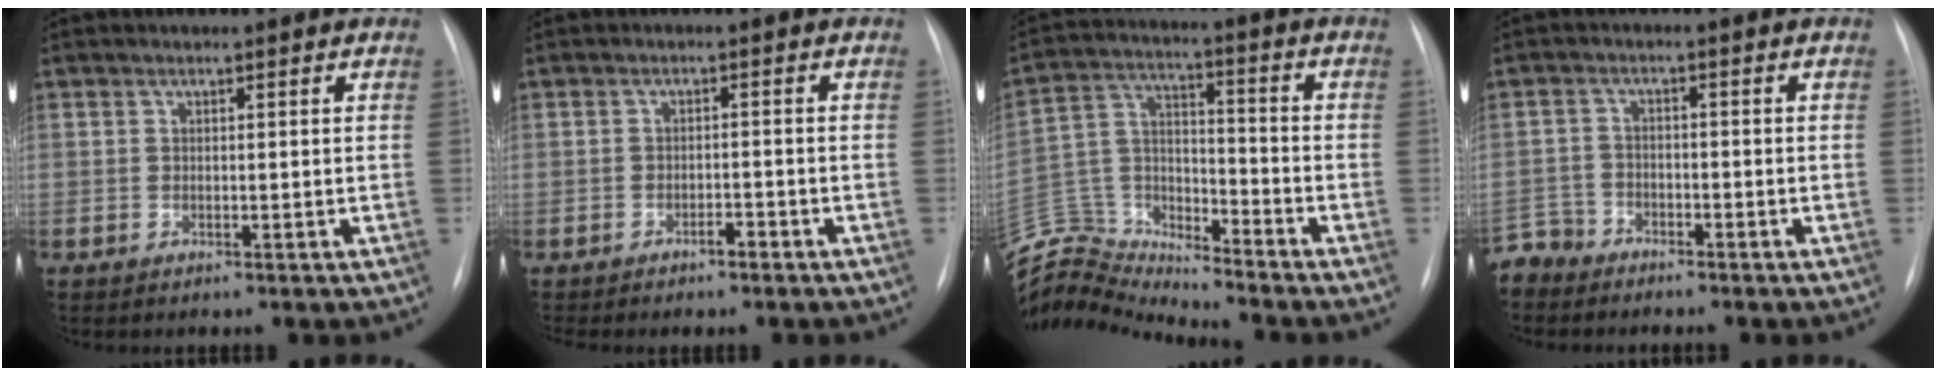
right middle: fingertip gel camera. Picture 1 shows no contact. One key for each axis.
{"total": 2.5, "fx": -2.0, "fy": 0.4, "fz": 1.5, "tx": -0.027, "ty": 0.003, "tz": -0.032}
{"total": 15.1, "fx": -15.0, "fy": 0.9, "fz": 0.9, "tx": -0.027, "ty": 0.053, "tz": -0.278}
{"total": 4.2, "fx": -3.8, "fy": 1.3, "fz": -1.0, "tx": 0.029, "ty": -0.003, "tz": -0.076}